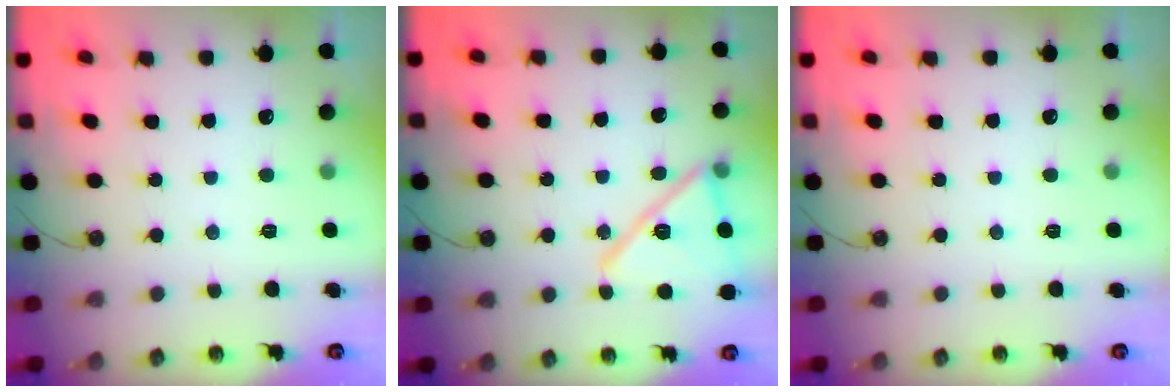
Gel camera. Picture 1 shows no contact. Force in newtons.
{"total": 17.8, "press": 17.7, "slide": 2.4}
{"total": 0.0}